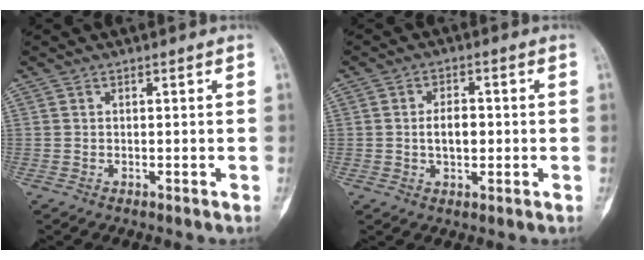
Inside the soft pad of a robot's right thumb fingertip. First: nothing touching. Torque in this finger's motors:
{"motor_torque": [0.72, 0.58, 0.32, -0.47, 0.13]}